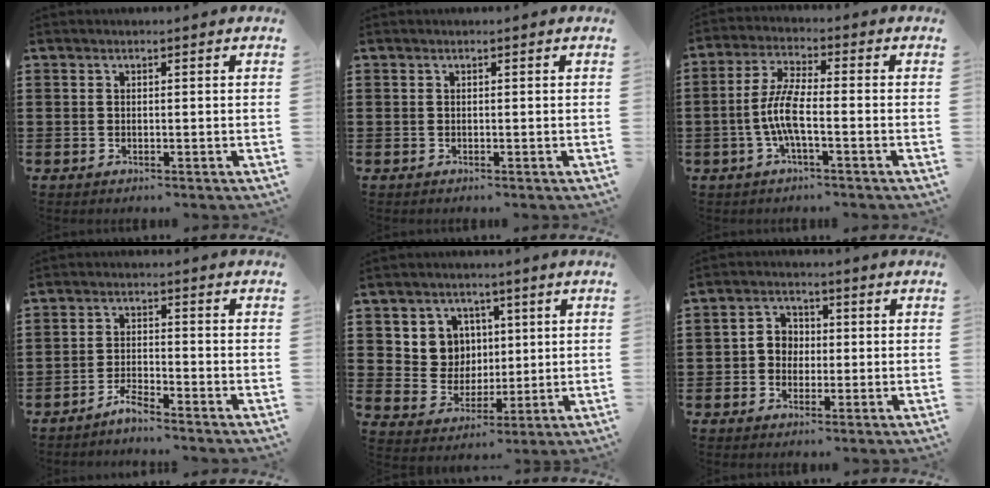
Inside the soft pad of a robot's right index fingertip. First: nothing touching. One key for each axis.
{"total": 0.0}
{"total": 6.6, "fx": -1.8, "fy": 1.7, "fz": 6.1, "tx": -0.149, "ty": -0.013, "tz": -0.044}
{"total": 2.9, "fx": -2.8, "fy": 0.1, "fz": 0.6, "tx": -0.016, "ty": 0.006, "tz": -0.057}
{"total": 7.1, "fx": 2.6, "fy": 6.4, "fz": 1.7, "tx": -0.060, "ty": 0.007, "tz": 0.049}
{"total": 3.4, "fx": -0.6, "fy": 3.1, "fz": 1.3, "tx": -0.036, "ty": 0.011, "tz": -0.017}